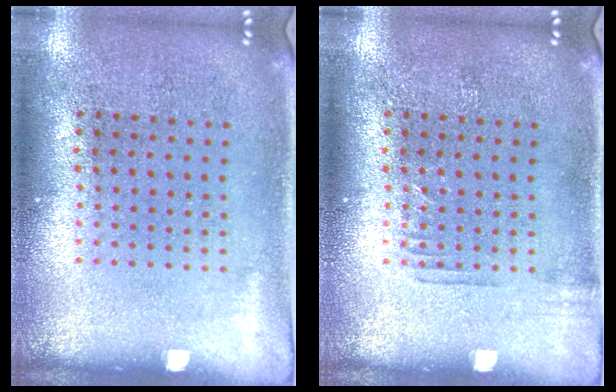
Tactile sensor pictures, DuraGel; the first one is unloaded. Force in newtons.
{"total": 0.7, "press": 0.6, "slide": 0.2}